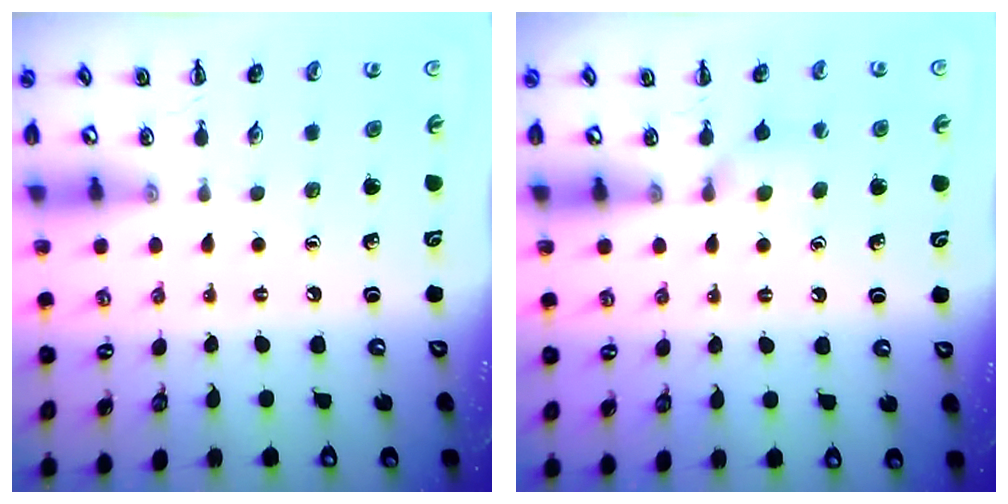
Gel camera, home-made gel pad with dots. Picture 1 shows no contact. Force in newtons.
{"total": 4.8, "press": 4.5, "slide": 1.6}